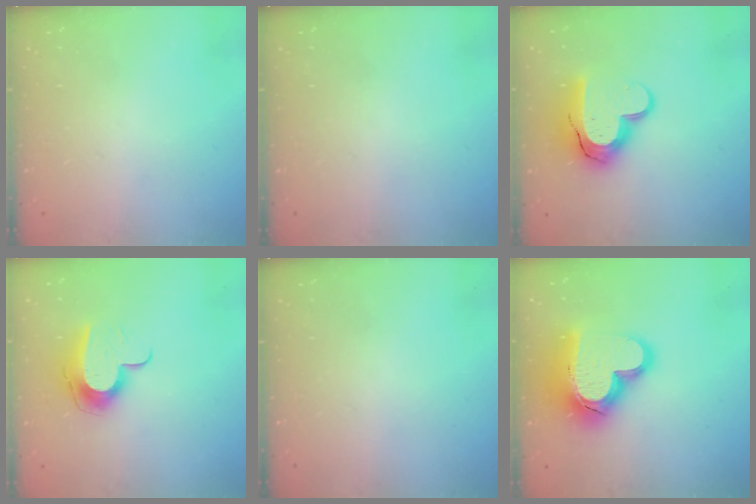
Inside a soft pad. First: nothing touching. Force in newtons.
{"total": 0.0}
{"total": 14.2, "press": 14.1, "slide": 1.0}
{"total": 10.8, "press": 10.8, "slide": 0.9}
{"total": 0.0}
{"total": 20.9, "press": 20.8, "slide": 1.9}